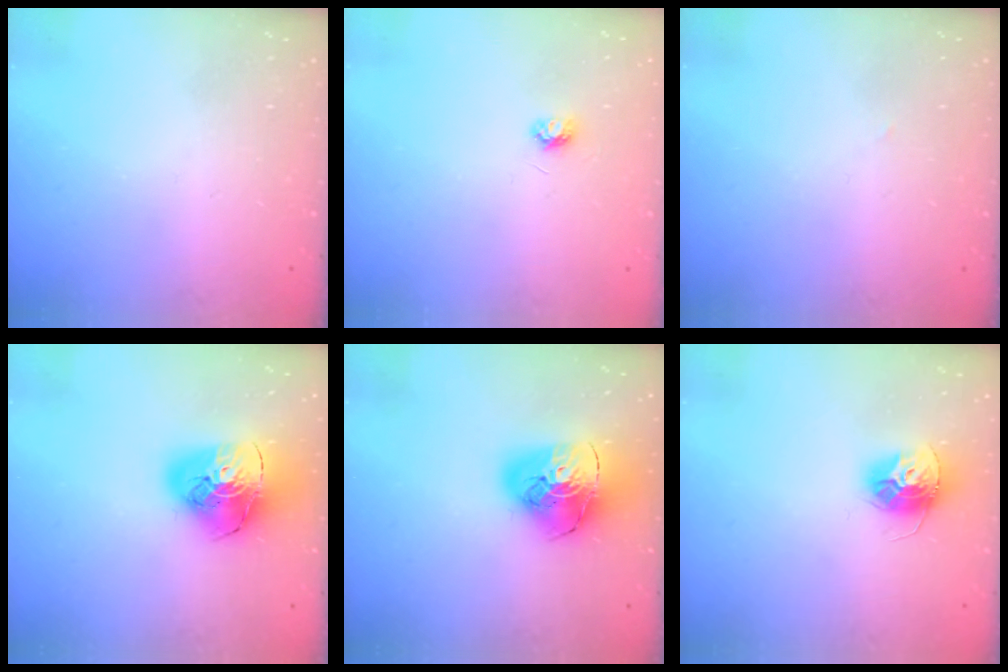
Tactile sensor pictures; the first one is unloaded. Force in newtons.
{"total": 3.5, "press": 3.4, "slide": 0.3}
{"total": 1.1, "press": 1.1, "slide": 0.1}
{"total": 18.7, "press": 18.6, "slide": 2.1}
{"total": 18.7, "press": 18.6, "slide": 2.1}
{"total": 11.3, "press": 11.3, "slide": 0.7}